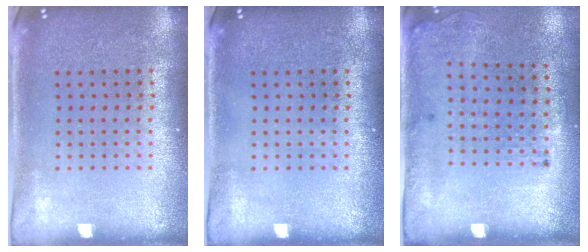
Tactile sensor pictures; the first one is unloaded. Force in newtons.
{"total": 0.0}
{"total": 1.8, "press": 1.2, "slide": 1.3}